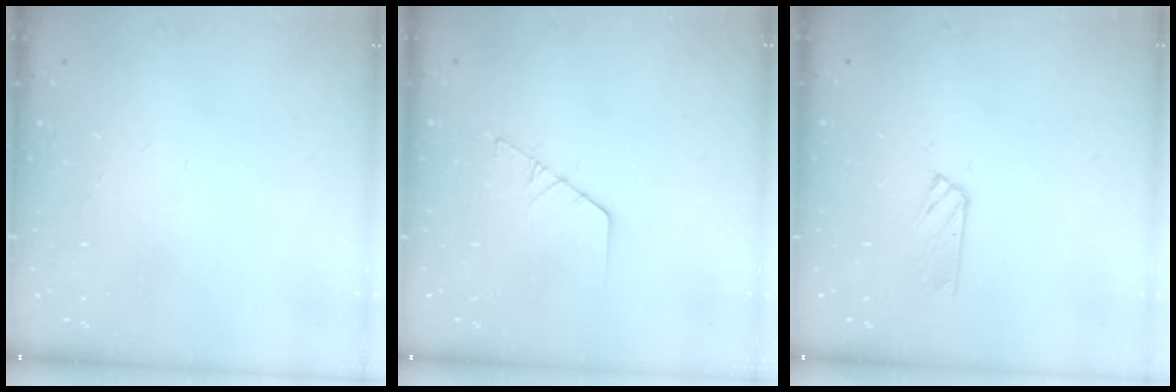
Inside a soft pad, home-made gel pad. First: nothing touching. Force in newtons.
{"total": 2.1, "press": 2.1, "slide": 0.1}
{"total": 2.9, "press": 2.9, "slide": 0.3}